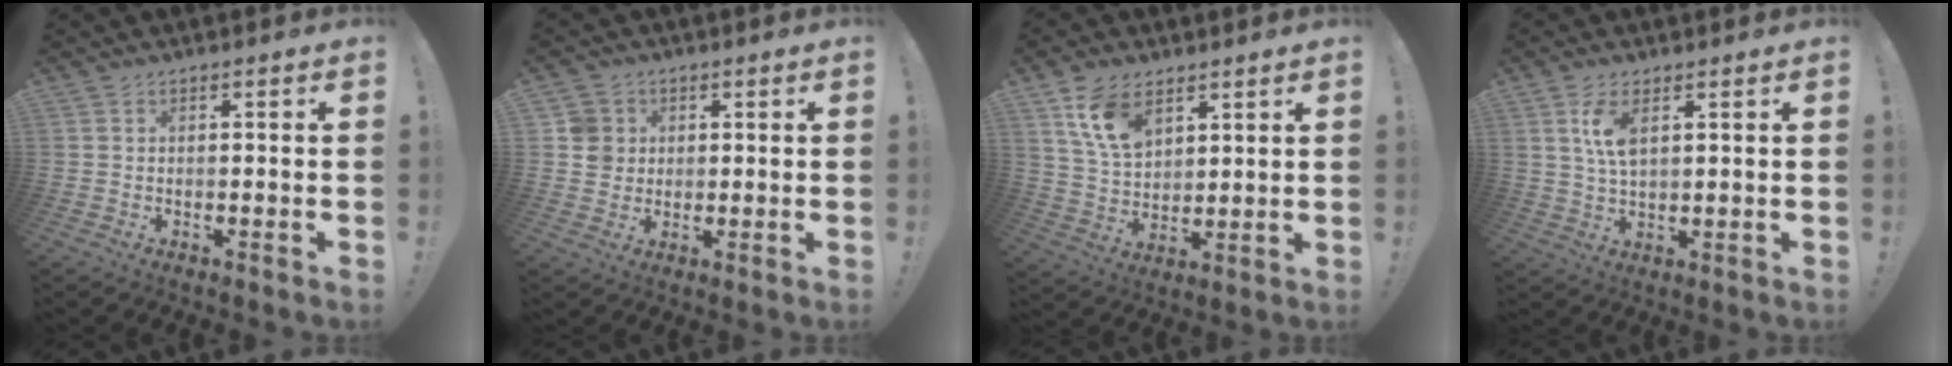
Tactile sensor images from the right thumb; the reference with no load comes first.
{"total": 5.9, "force": [1.2, 5.6, 1.2], "torque": [-0.011, -0.004, 0.024]}
{"total": 11.7, "force": [6.6, 7.2, 6.4], "torque": [-0.121, -0.017, 0.133]}
{"total": 6.9, "force": [2.7, 3.1, 5.5], "torque": [-0.109, -0.011, 0.042]}